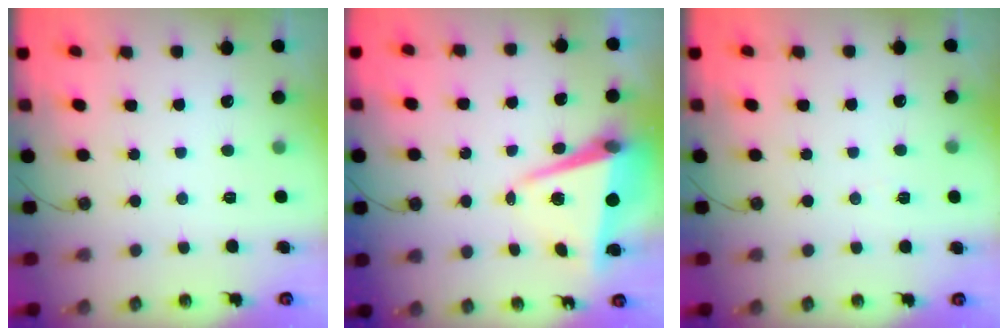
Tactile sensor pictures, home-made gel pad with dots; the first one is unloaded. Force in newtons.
{"total": 7.9, "press": 7.6, "slide": 2.0}
{"total": 3.1, "press": 2.4, "slide": 2.0}